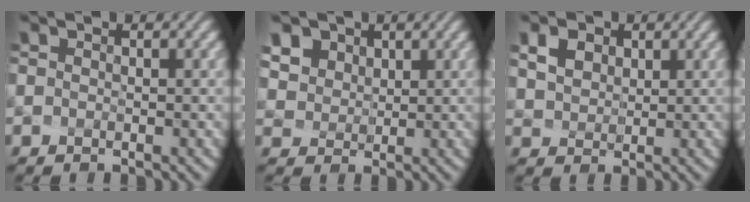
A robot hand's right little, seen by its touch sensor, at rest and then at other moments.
{"total": 6.8, "force": [4.1, 4.8, 2.4], "torque": [-0.065, 0.015, 0.069]}
{"total": 3.1, "force": [2.1, 1.9, 1.2], "torque": [-0.041, 0.000, 0.044]}